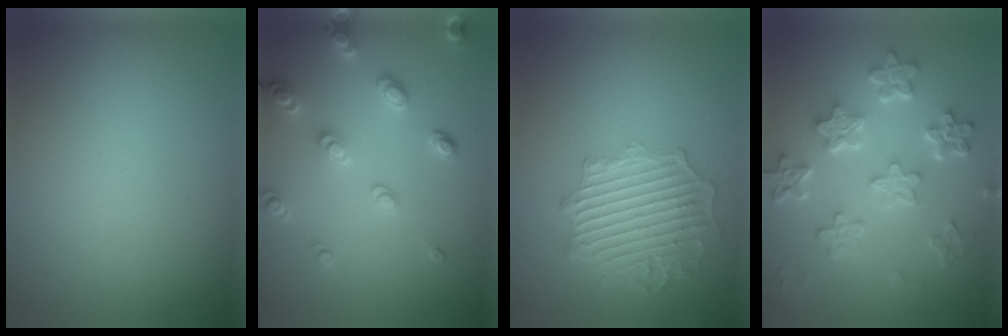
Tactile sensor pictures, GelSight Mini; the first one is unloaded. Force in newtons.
{"total": 2.9, "press": 2.9, "slide": 0.5}
{"total": 6.2, "press": 4.8, "slide": 3.9}
{"total": 5.8, "press": 4.6, "slide": 3.6}